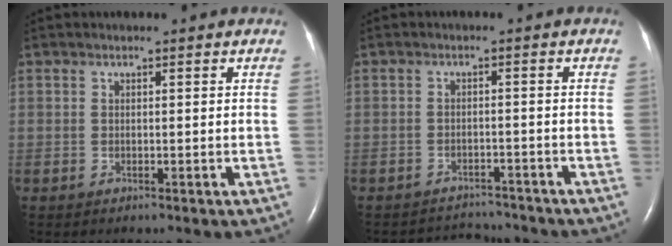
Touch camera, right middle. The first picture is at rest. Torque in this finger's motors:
{"motor_torque": [-0.08, -0.04, -0.08, -0.01]}